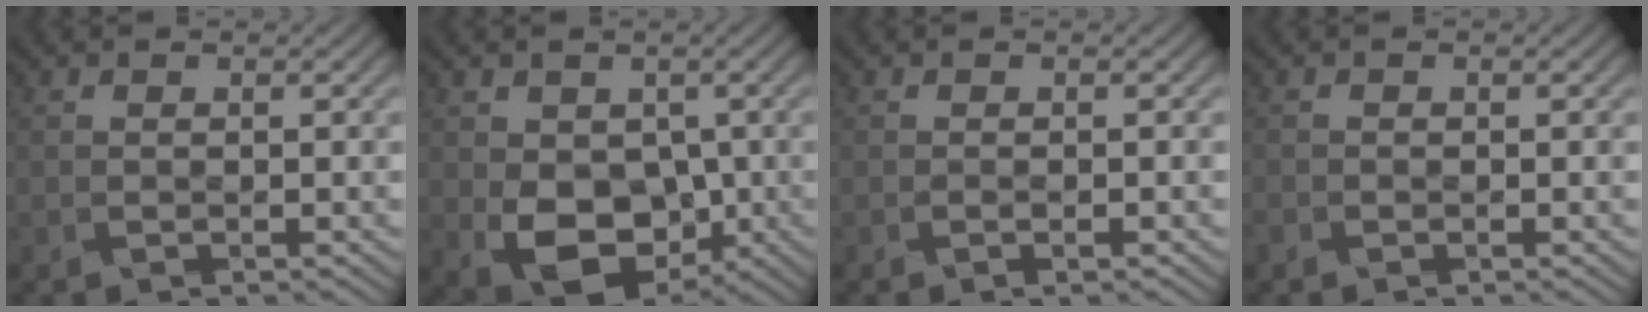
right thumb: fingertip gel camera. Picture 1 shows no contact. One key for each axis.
{"total": 9.1, "fx": -1.8, "fy": 6.6, "fz": 5.9, "tx": -0.117, "ty": -0.025, "tz": -0.027}
{"total": 0.6, "fx": -0.5, "fy": -0.1, "fz": 0.3, "tx": 0.001, "ty": 0.004, "tz": -0.007}
{"total": 0.9, "fx": -0.8, "fy": 0.4, "fz": 0.1, "tx": -0.012, "ty": 0.002, "tz": -0.008}